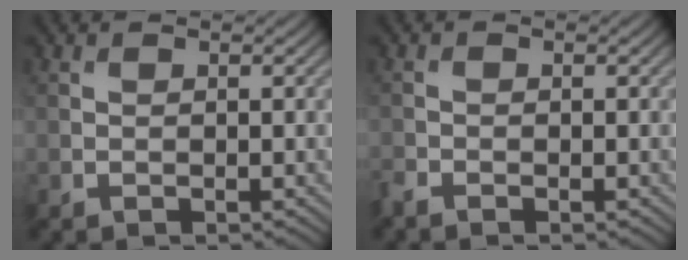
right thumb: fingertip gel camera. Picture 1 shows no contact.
{"total": 1.2, "force": [-1.2, 0.2, 0.3], "torque": [-0.011, -0.006, -0.031]}